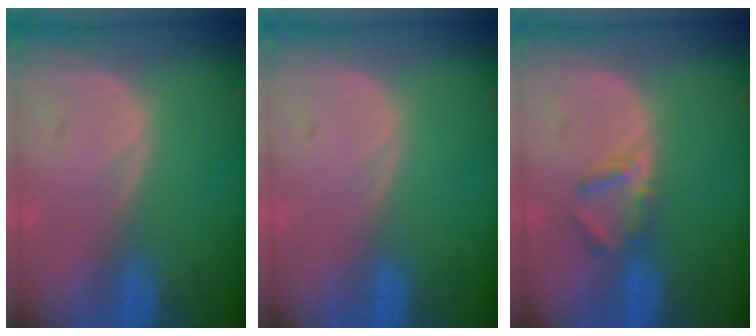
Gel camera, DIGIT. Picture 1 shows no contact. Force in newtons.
{"total": 0.0}
{"total": 2.9, "press": 2.6, "slide": 1.1}